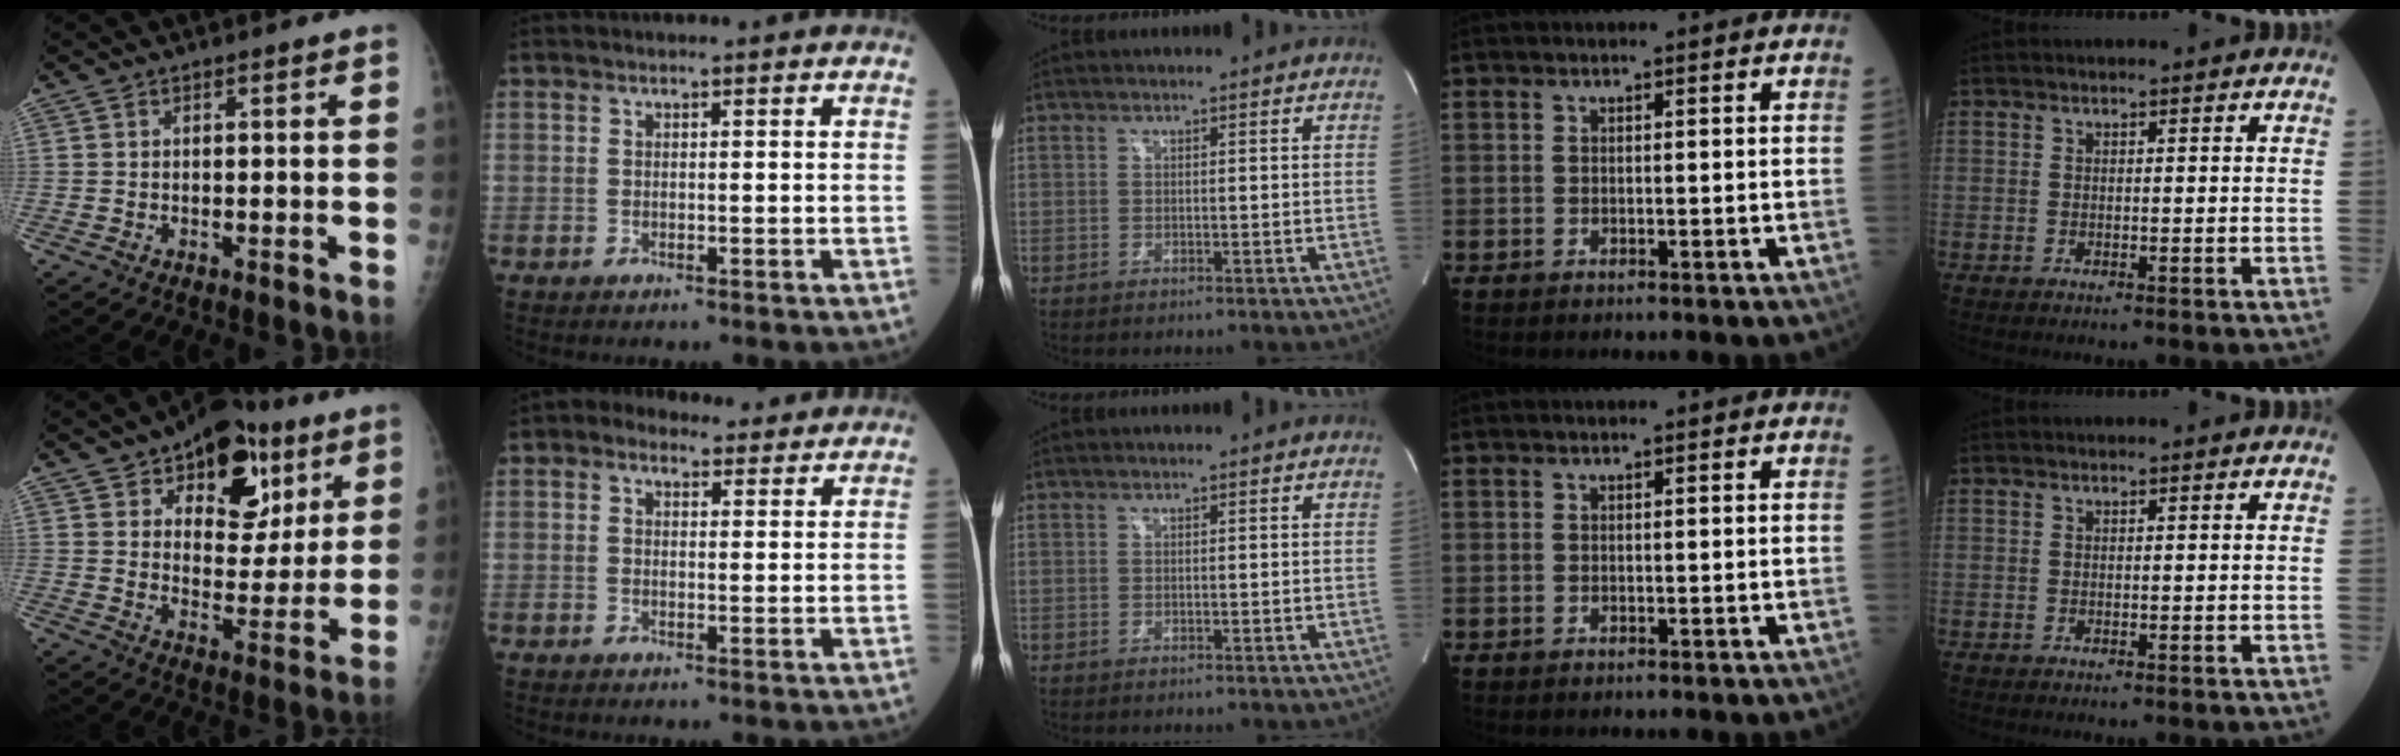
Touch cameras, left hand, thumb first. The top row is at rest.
{"thumb": {"total": 17.4, "force": [9.1, 10.3, 10.7], "torque": [-0.090, -0.033, 0.135]}, "index": {"total": 5.2, "force": [3.7, 3.0, 2.0], "torque": [-0.033, 0.030, 0.059]}}